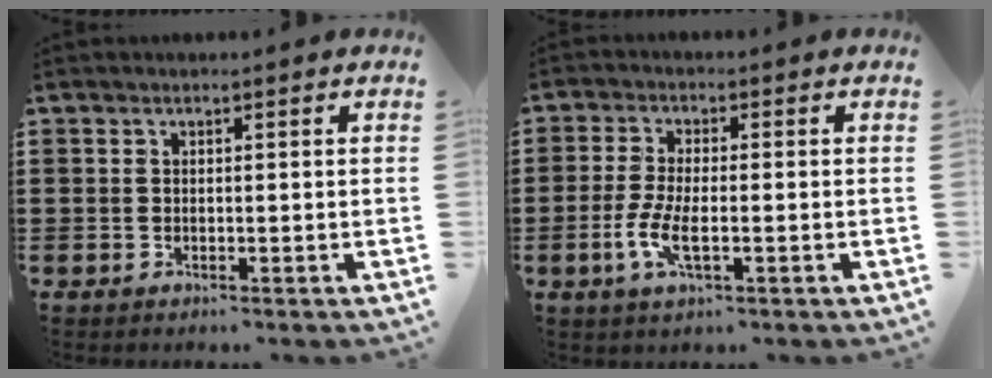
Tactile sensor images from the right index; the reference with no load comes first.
{"total": 5.1, "force": [-1.6, 1.4, 4.7], "torque": [-0.106, -0.011, -0.035]}